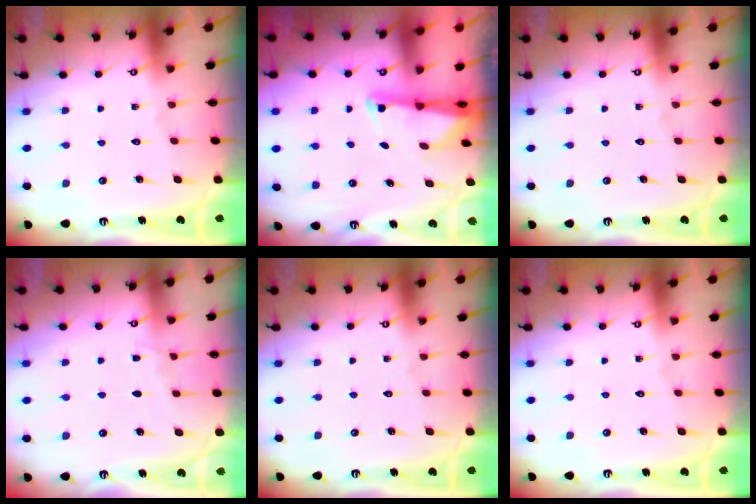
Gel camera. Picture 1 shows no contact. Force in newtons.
{"total": 1.8, "press": 1.7, "slide": 0.4}
{"total": 0.0}
{"total": 3.1, "press": 3.1, "slide": 0.4}
{"total": 0.0}
{"total": 0.0}